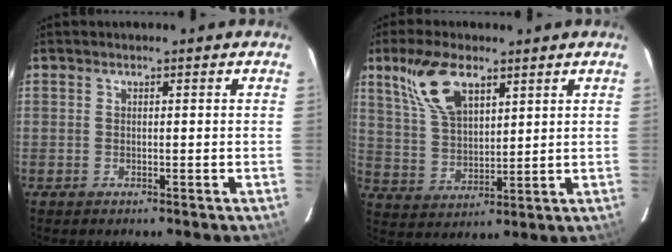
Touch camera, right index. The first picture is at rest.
{"total": 10.9, "force": [6.2, 5.0, 7.4], "torque": [-0.146, 0.017, 0.130]}